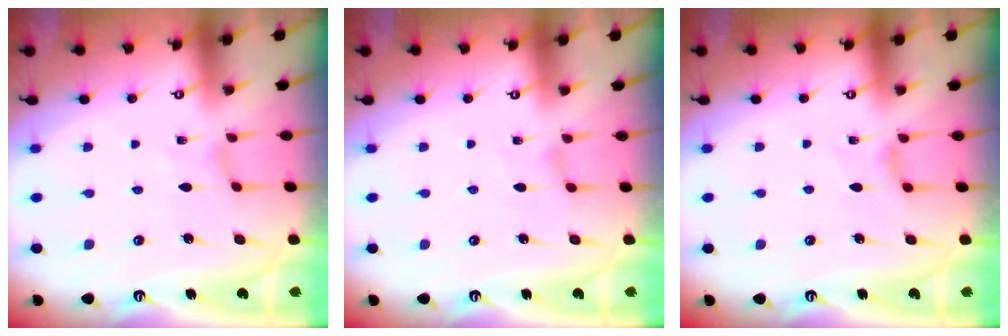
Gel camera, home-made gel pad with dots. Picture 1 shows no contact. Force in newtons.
{"total": 0.6, "press": 0.5, "slide": 0.3}
{"total": 1.6, "press": 1.6, "slide": 0.4}